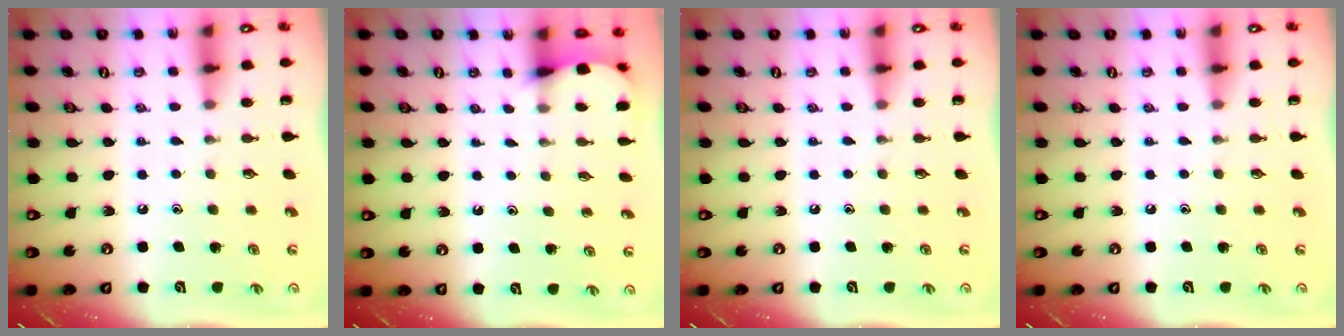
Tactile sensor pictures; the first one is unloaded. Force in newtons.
{"total": 2.1, "press": 2.1, "slide": 0.1}
{"total": 0.0}
{"total": 0.0}